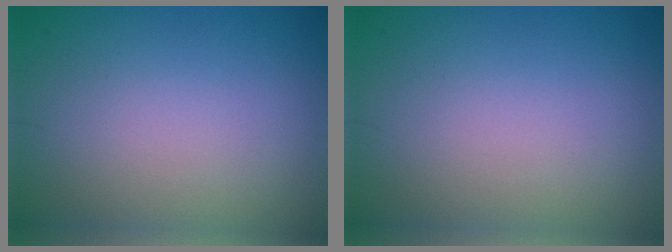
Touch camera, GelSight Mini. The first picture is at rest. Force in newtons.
{"total": 0.0}